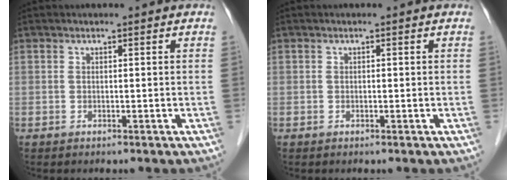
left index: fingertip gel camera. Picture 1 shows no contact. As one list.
[{"total": 0.0}]